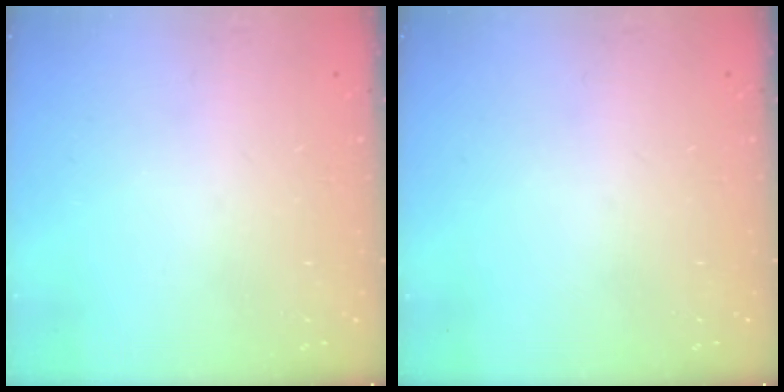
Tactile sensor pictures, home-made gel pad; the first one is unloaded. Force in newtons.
{"total": 0.0}